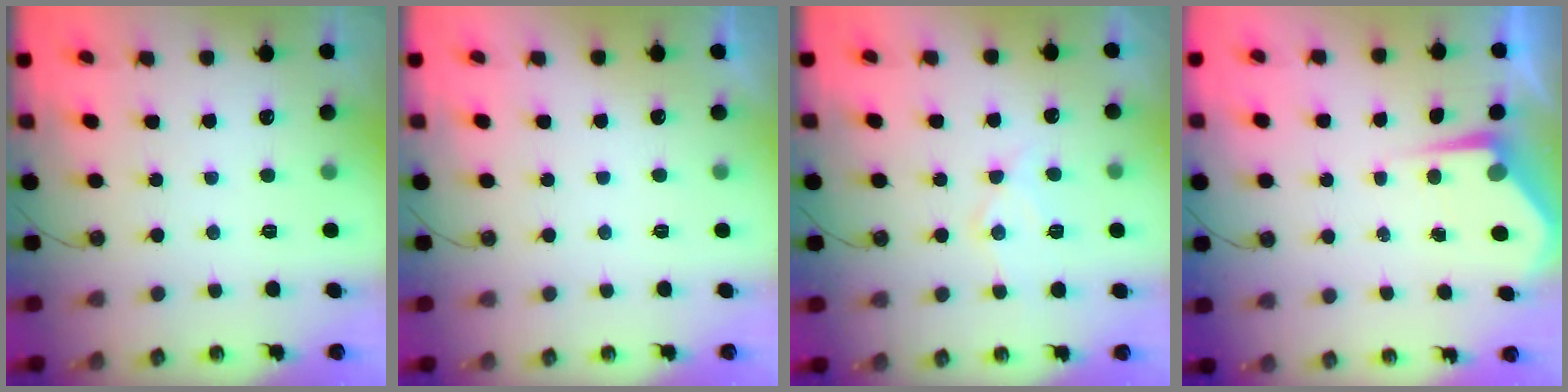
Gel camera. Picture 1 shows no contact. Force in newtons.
{"total": 0.0}
{"total": 9.8, "press": 9.7, "slide": 0.8}
{"total": 5.0, "press": 4.9, "slide": 0.7}